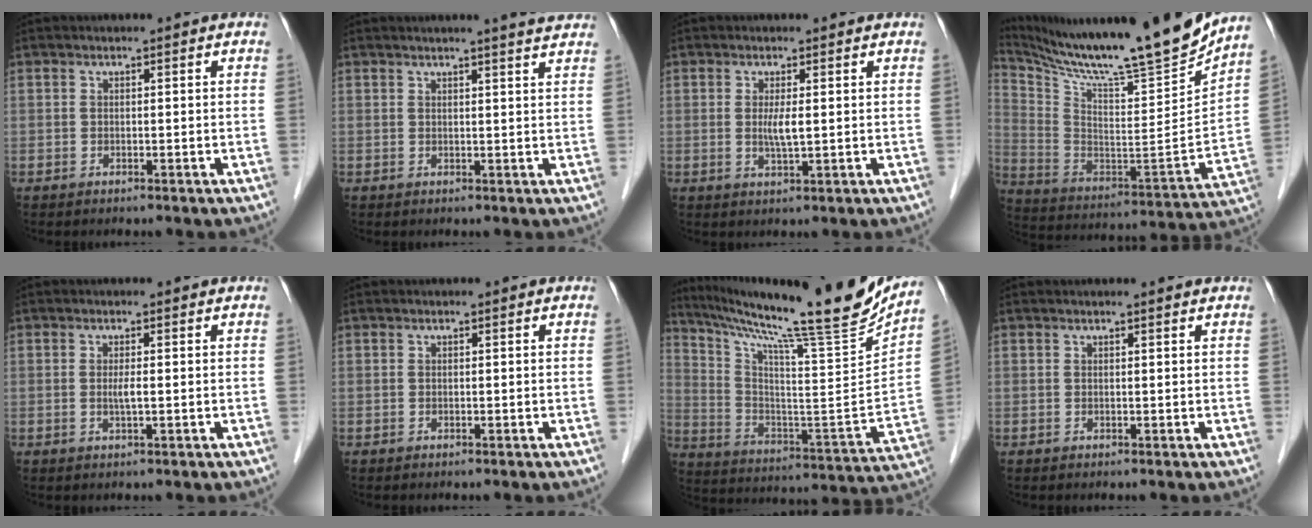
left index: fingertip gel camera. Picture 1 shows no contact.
{"total": 5.1, "force": [4.6, -0.6, 2.2], "torque": [-0.033, 0.001, 0.041]}
{"total": 2.5, "force": [0.3, 0.2, 2.5], "torque": [-0.055, -0.005, 0.007]}
{"total": 24.5, "force": [22.1, 0.0, 10.7], "torque": [-0.203, -0.073, 0.349]}
{"total": 1.4, "force": [-0.1, 0.0, 1.4], "torque": [-0.034, -0.002, -0.001]}
{"total": 0.0}
{"total": 26.3, "force": [22.3, -0.5, 13.9], "torque": [-0.237, -0.063, 0.337]}
{"total": 1.3, "force": [1.2, -0.2, 0.4], "torque": [-0.015, 0.002, 0.016]}